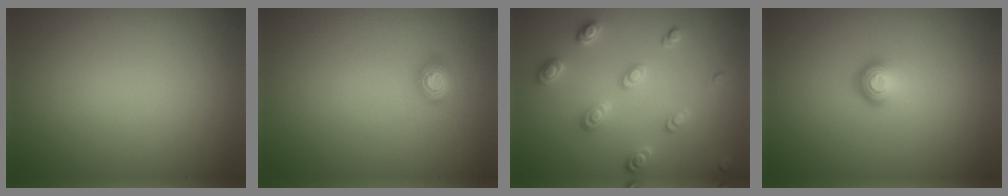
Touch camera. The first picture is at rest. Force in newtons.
{"total": 1.6, "press": 1.4, "slide": 0.6}
{"total": 2.8, "press": 2.6, "slide": 1.1}
{"total": 1.8, "press": 1.1, "slide": 1.5}